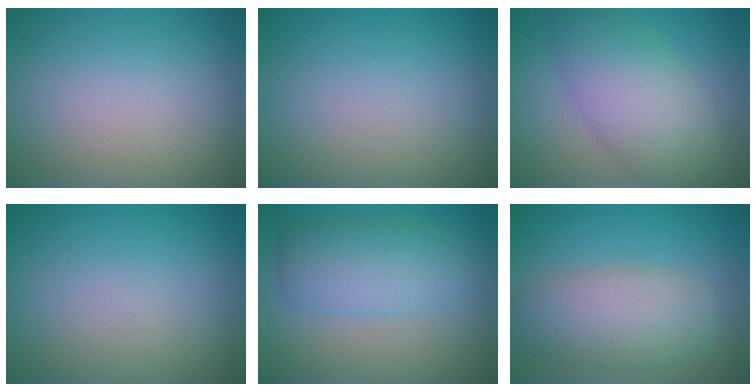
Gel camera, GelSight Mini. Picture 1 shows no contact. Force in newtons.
{"total": 0.0}
{"total": 6.9, "press": 6.9, "slide": 0.3}
{"total": 0.0}
{"total": 5.0, "press": 5.0, "slide": 0.2}
{"total": 5.1, "press": 5.1, "slide": 0.6}